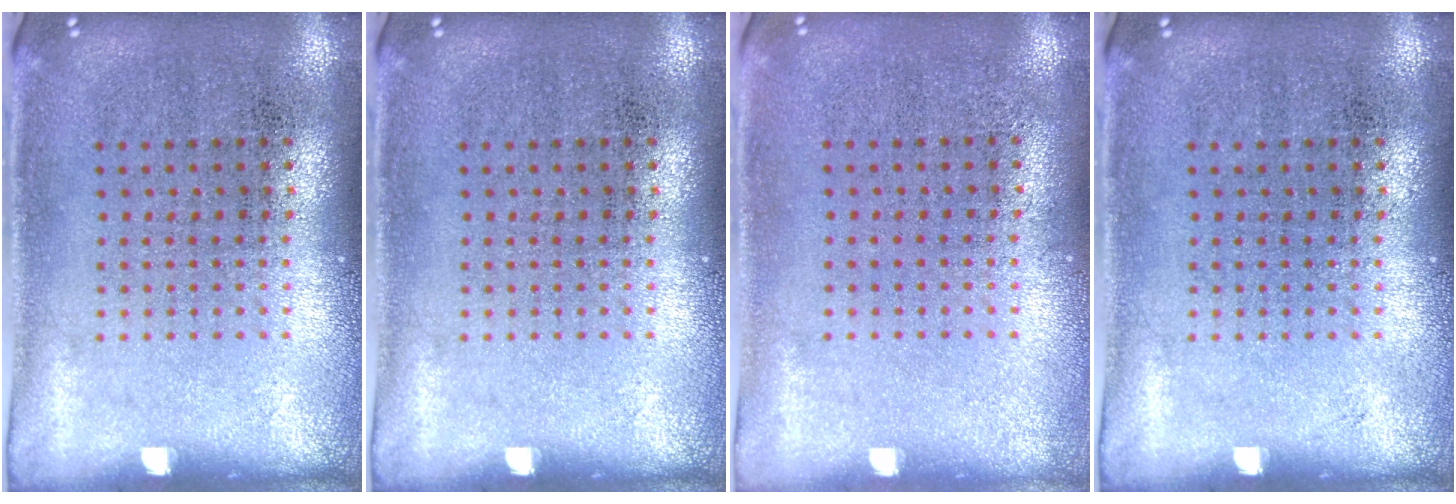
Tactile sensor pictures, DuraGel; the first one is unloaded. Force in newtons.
{"total": 0.0}
{"total": 0.0}
{"total": 0.0}